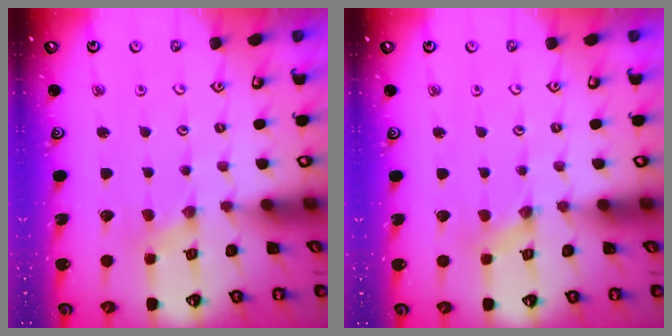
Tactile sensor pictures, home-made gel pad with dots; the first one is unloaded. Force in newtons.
{"total": 0.0}